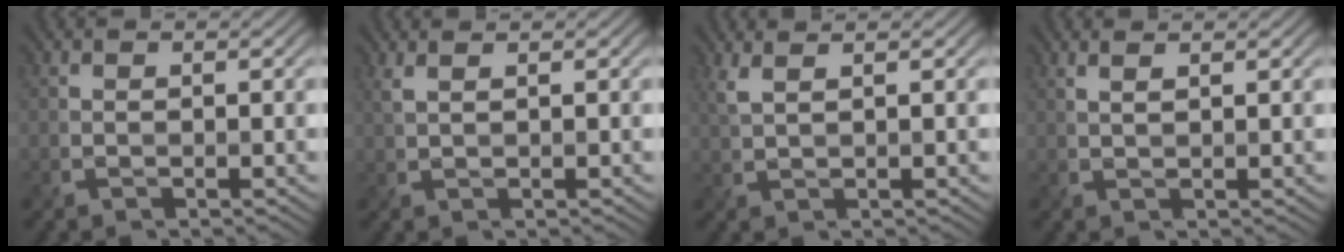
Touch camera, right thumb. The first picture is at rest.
{"total": 1.7, "force": [1.1, 0.5, 1.2], "torque": [-0.025, 0.003, 0.018]}
{"total": 2.4, "force": [1.5, 0.7, 1.8], "torque": [-0.036, 0.007, 0.028]}
{"total": 1.9, "force": [1.3, 0.6, 1.3], "torque": [-0.013, 0.001, 0.013]}